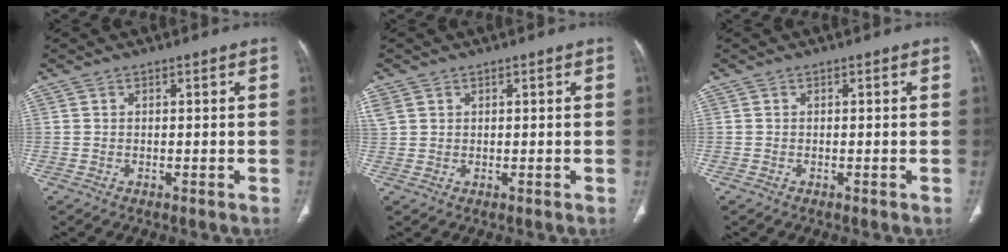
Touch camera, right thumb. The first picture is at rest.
{"total": 3.2, "force": [1.3, 2.6, 1.3], "torque": [-0.040, 0.012, 0.037]}
{"total": 0.0}